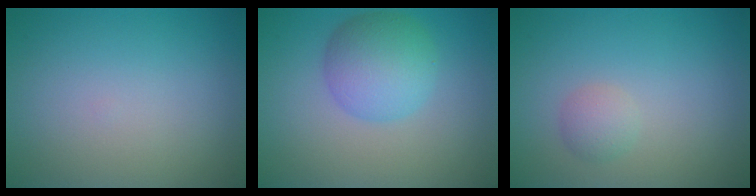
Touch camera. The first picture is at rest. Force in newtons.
{"total": 4.9, "press": 4.9, "slide": 0.1}
{"total": 1.4, "press": 1.4, "slide": 0.1}